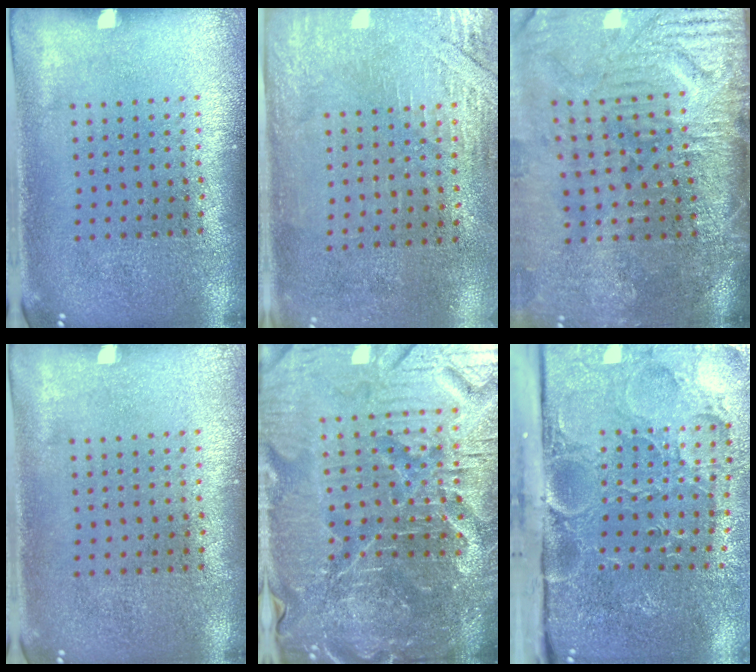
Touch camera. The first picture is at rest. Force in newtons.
{"total": 2.8, "press": 2.4, "slide": 1.4}
{"total": 4.8, "press": 3.9, "slide": 2.8}
{"total": 0.0}
{"total": 7.2, "press": 6.5, "slide": 3.2}
{"total": 5.2, "press": 4.1, "slide": 3.2}